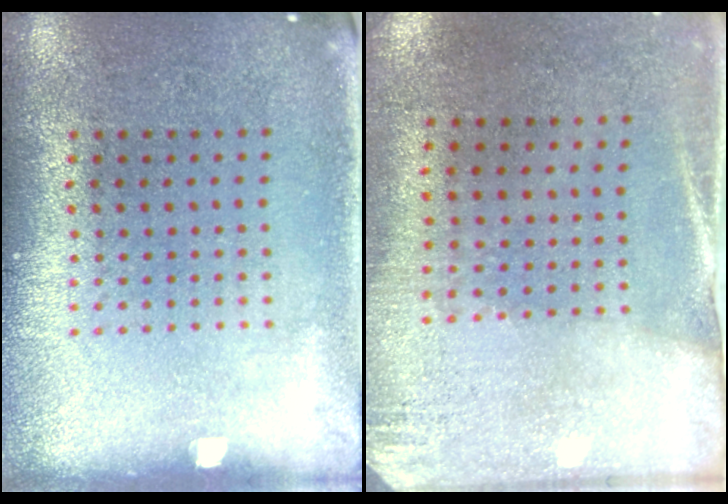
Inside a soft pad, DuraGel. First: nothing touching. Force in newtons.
{"total": 2.7, "press": 2.4, "slide": 1.3}